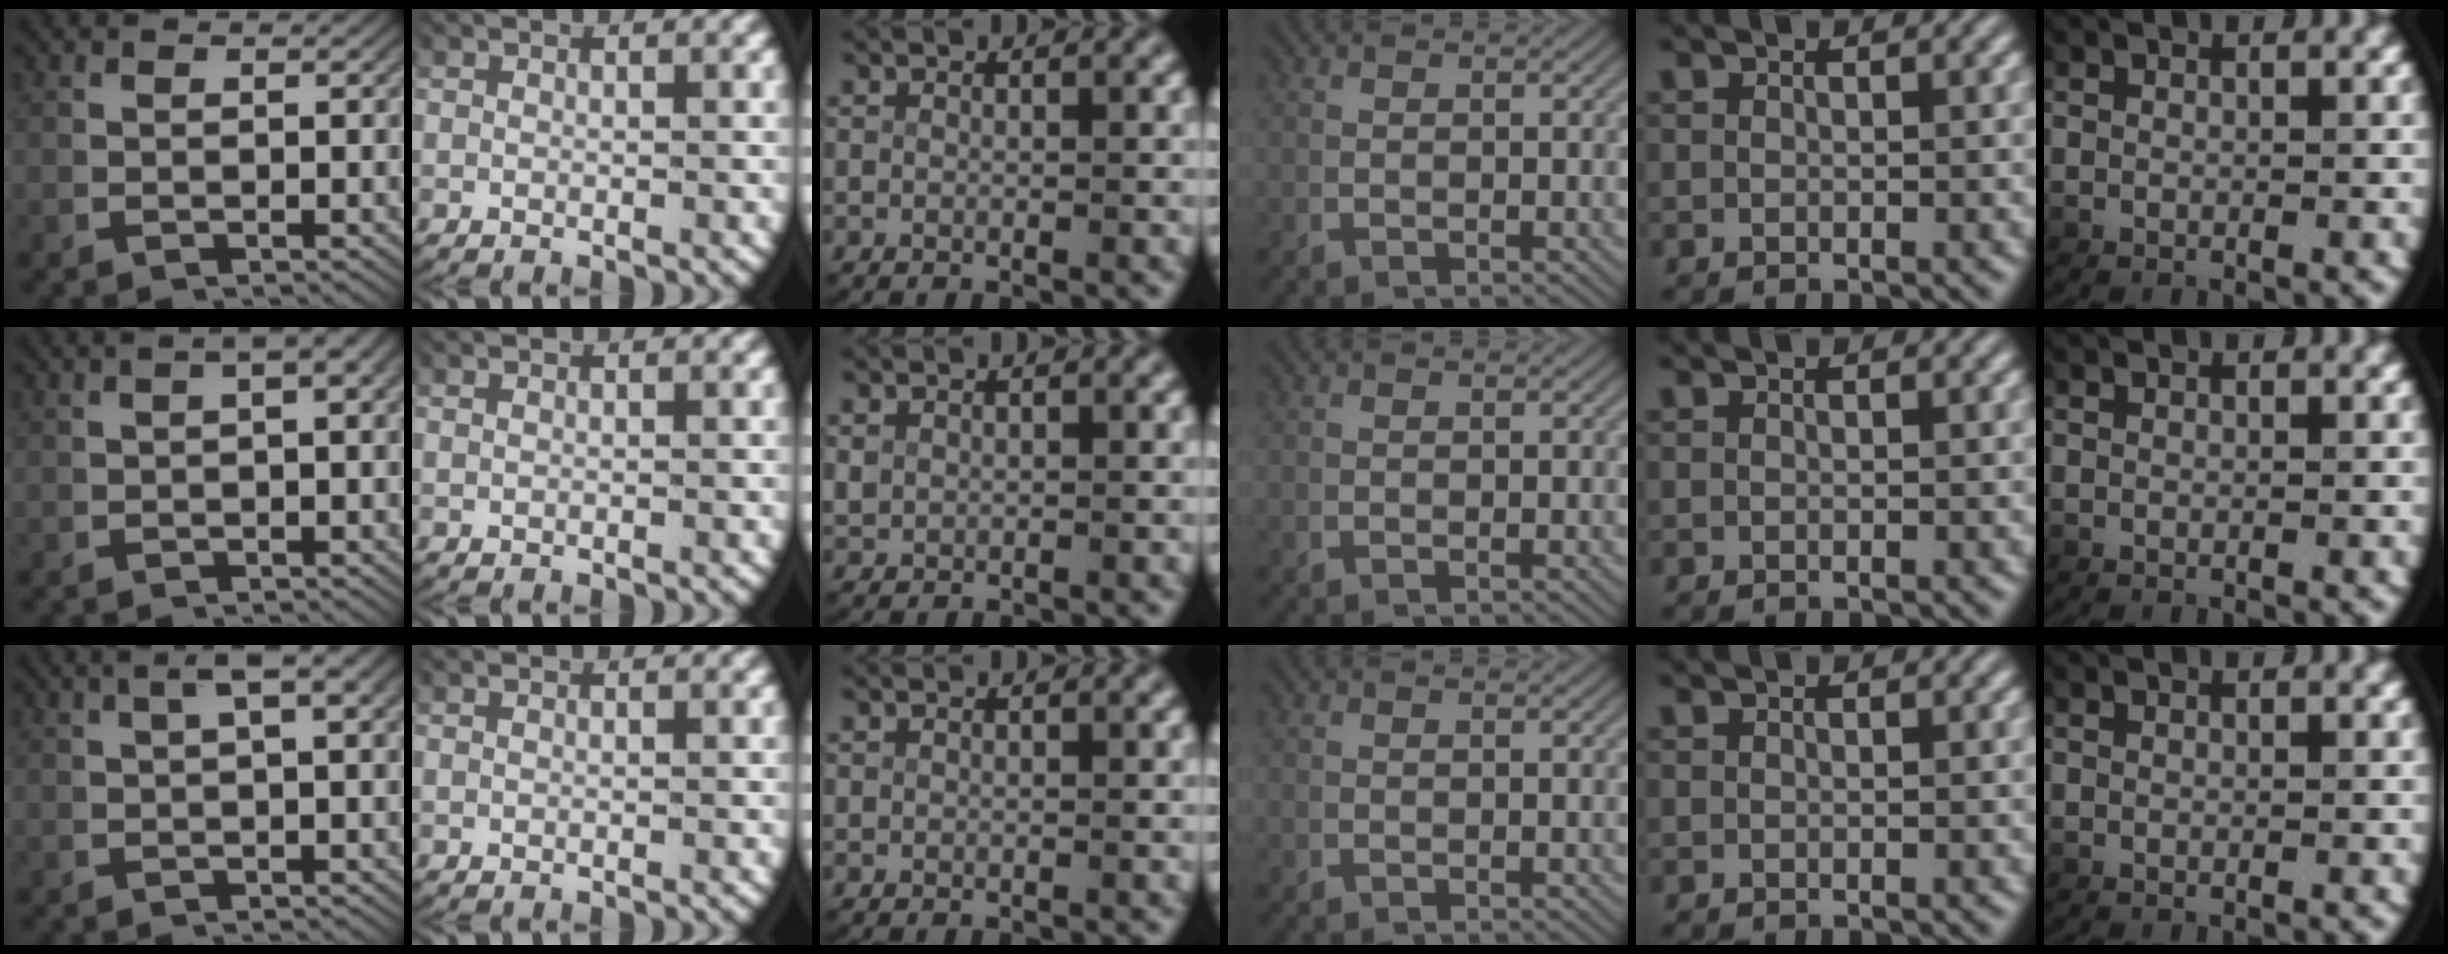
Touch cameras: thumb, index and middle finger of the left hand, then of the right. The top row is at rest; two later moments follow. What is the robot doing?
{"motion": "lift_and_place", "object": "router"}